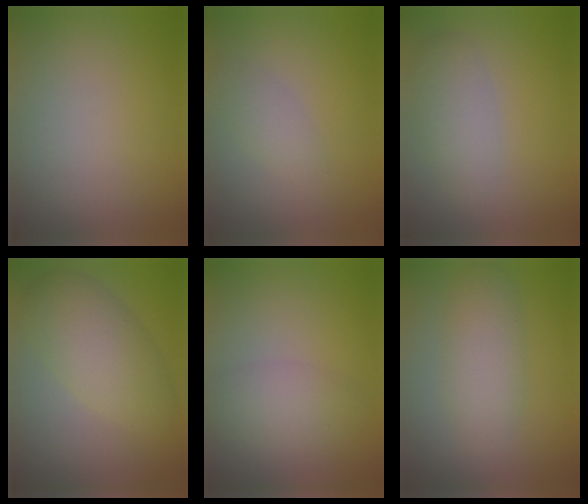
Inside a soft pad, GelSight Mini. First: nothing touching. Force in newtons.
{"total": 1.6, "press": 1.6, "slide": 0.1}
{"total": 2.9, "press": 2.9, "slide": 0.1}
{"total": 5.4, "press": 5.4, "slide": 0.0}
{"total": 2.7, "press": 2.7, "slide": 0.1}
{"total": 3.4, "press": 3.4, "slide": 0.1}